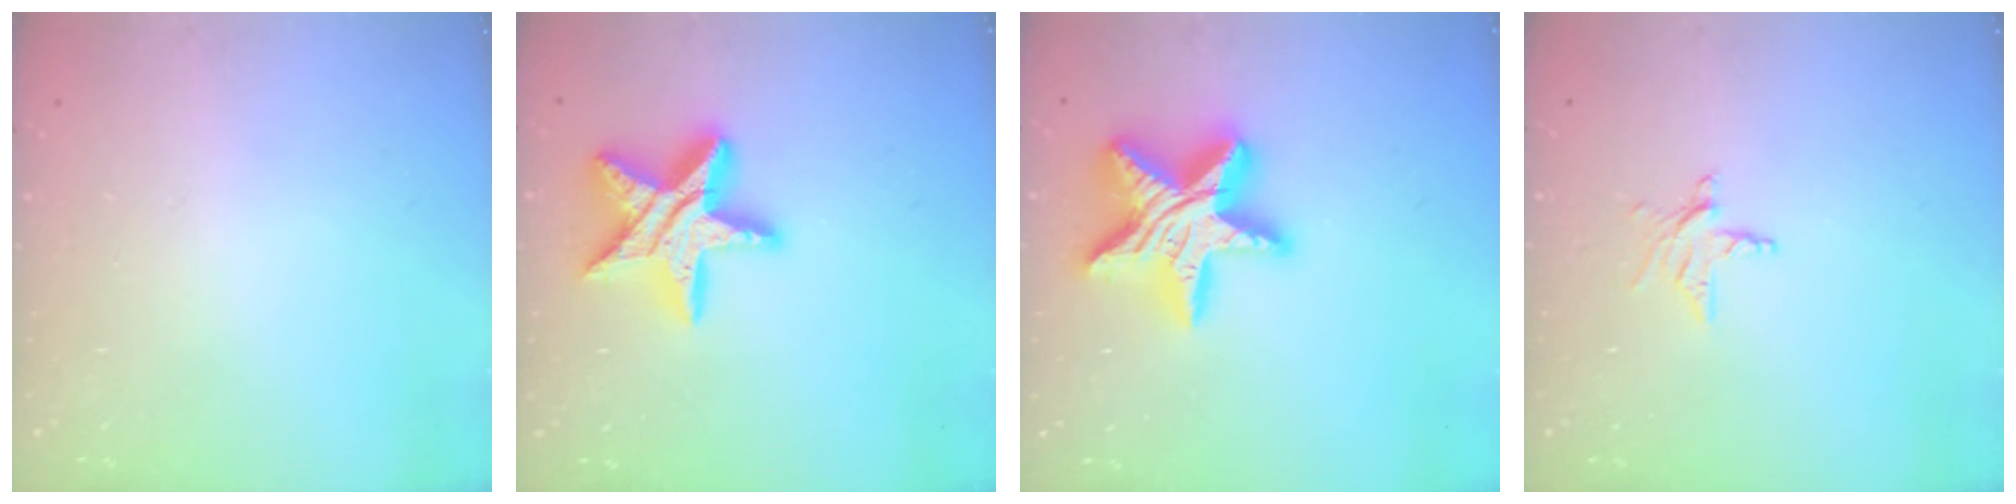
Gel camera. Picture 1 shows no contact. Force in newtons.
{"total": 16.5, "press": 16.5, "slide": 1.2}
{"total": 20.5, "press": 20.5, "slide": 1.3}
{"total": 3.9, "press": 3.8, "slide": 0.3}